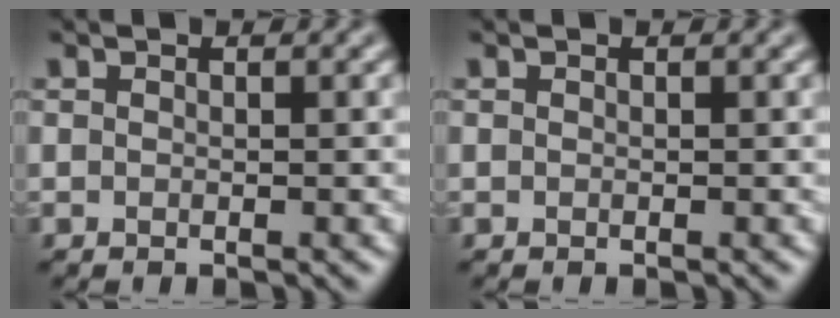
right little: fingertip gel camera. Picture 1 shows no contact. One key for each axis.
{"total": 0.0}